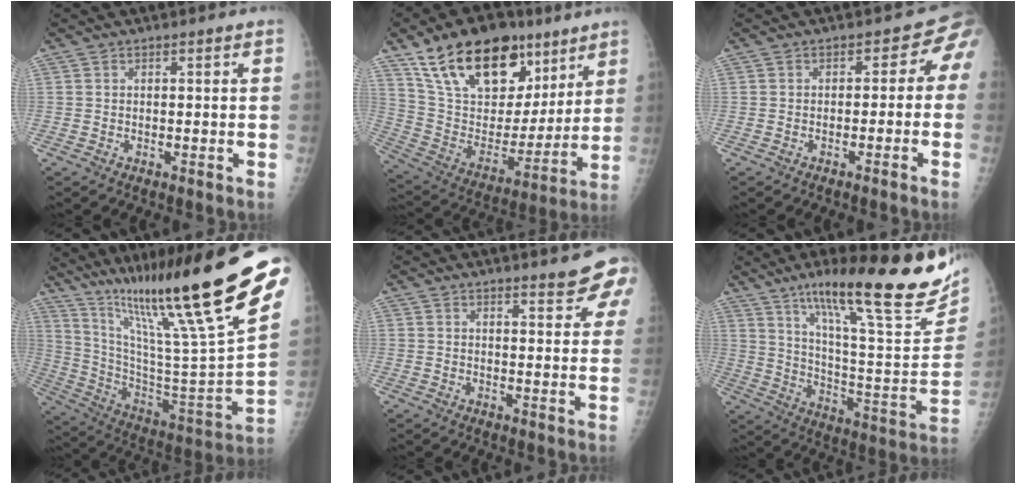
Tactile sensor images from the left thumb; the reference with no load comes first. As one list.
[{"total": 25.6, "force": [15.4, 14.4, 14.5], "torque": [-0.203, -0.034, 0.272]}, {"total": 3.8, "force": [-1.6, 3.1, 1.7], "torque": [0.010, 0.022, -0.028]}, {"total": 35.0, "force": [24.4, 3.5, 24.8], "torque": [-0.373, -0.108, 0.386]}, {"total": 7.2, "force": [5.2, 1.7, 4.7], "torque": [-0.036, -0.025, 0.053]}, {"total": 29.6, "force": [19.1, 6.2, 21.7], "torque": [-0.295, -0.070, 0.294]}]